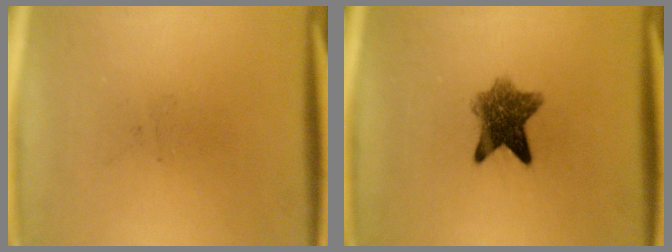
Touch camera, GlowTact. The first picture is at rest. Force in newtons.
{"total": 7.1}